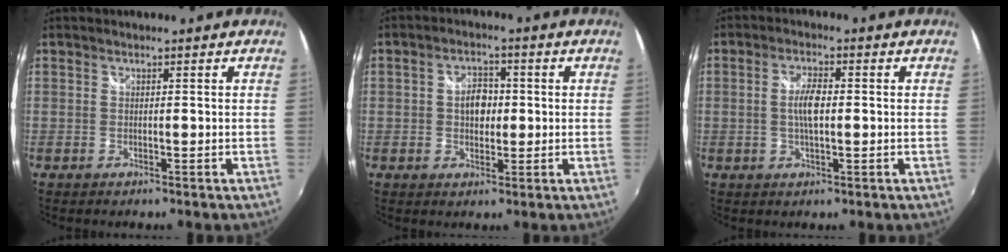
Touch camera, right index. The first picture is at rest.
{"total": 5.0, "force": [0.1, 3.5, 3.5], "torque": [-0.056, 0.009, 0.002]}
{"total": 4.6, "force": [-0.1, 1.7, 4.3], "torque": [-0.084, 0.004, -0.001]}